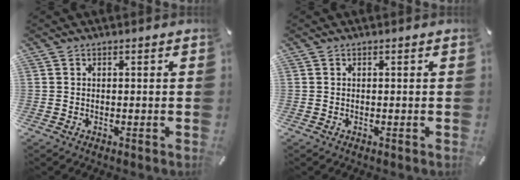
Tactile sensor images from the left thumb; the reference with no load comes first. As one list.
[{"total": 0.0}]